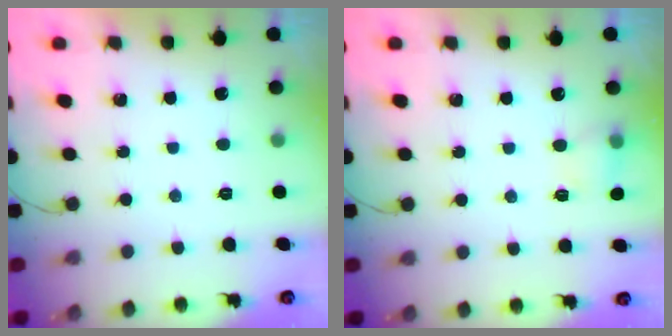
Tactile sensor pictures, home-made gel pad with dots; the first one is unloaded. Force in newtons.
{"total": 5.3, "press": 5.1, "slide": 1.6}